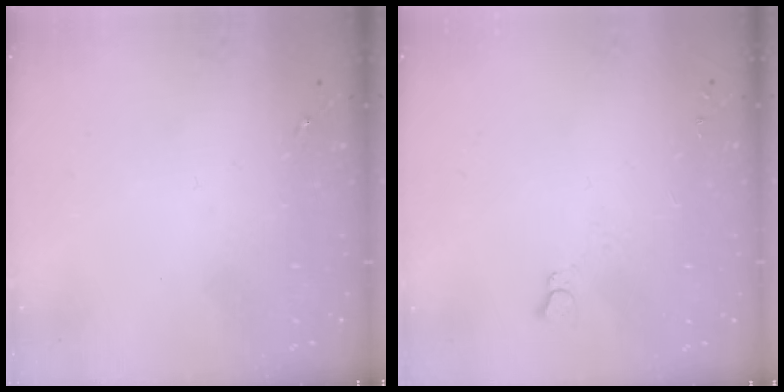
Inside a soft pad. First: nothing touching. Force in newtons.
{"total": 2.8, "press": 2.7, "slide": 0.3}